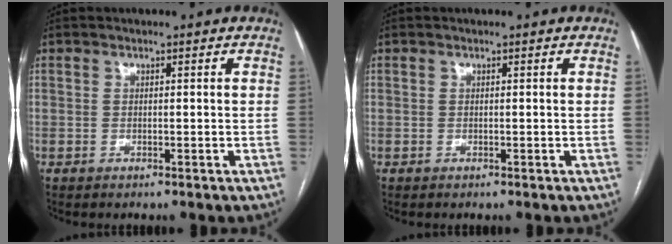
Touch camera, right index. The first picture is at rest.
{"total": 0.0}